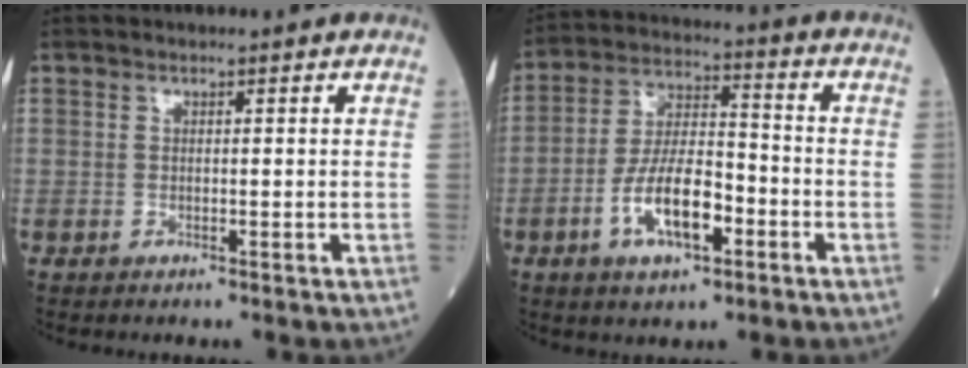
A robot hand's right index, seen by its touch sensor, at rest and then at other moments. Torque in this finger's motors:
{"motor_torque": [1.55, -0.59, 0.81, 0.21]}